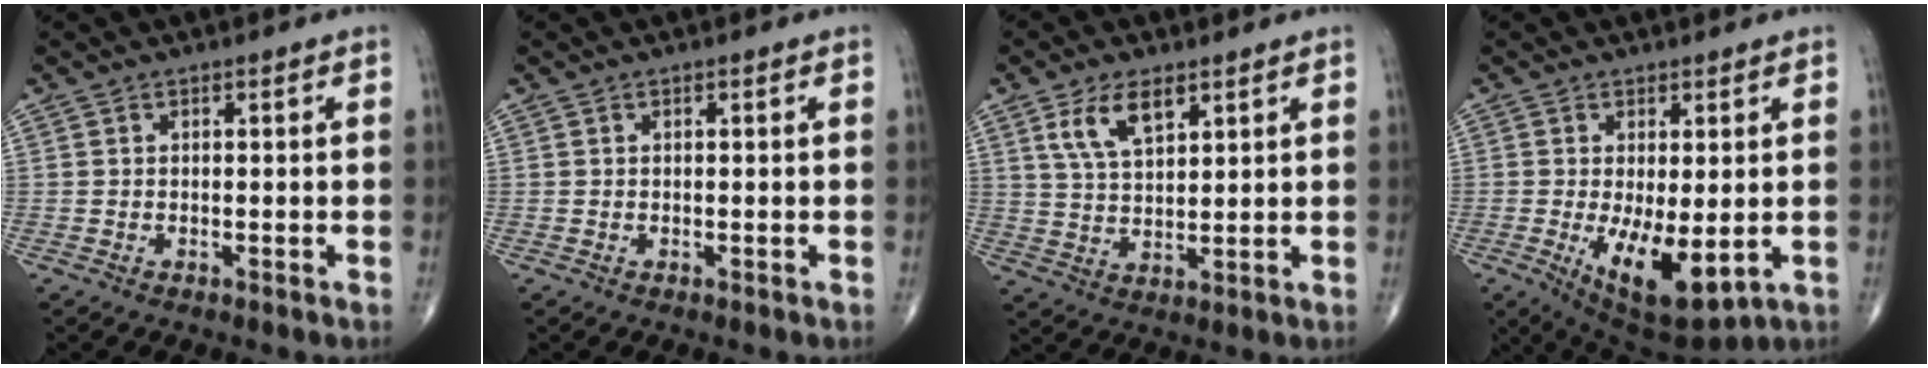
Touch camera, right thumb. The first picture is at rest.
{"total": 0.0}
{"total": 7.8, "force": [4.1, 3.7, 5.5], "torque": [-0.093, -0.018, 0.082]}
{"total": 11.1, "force": [-2.1, 4.6, 9.9], "torque": [-0.152, -0.026, -0.015]}